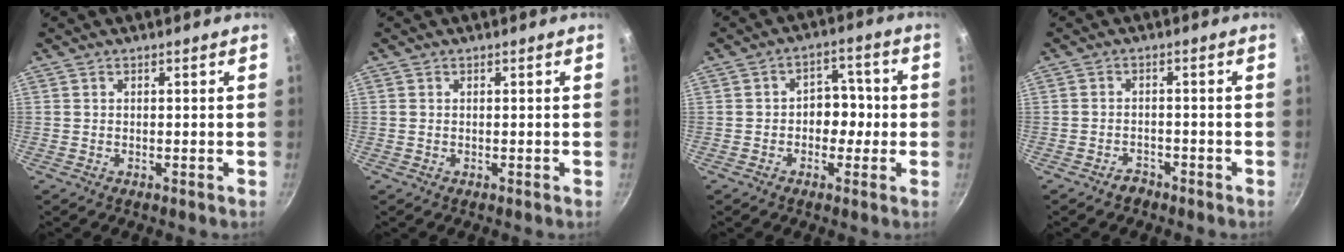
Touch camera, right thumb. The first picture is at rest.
{"total": 0.0}
{"total": 6.3, "force": [-0.9, 4.9, 3.9], "torque": [0.005, 0.021, -0.018]}
{"total": 2.3, "force": [-1.9, 1.3, 0.4], "torque": [0.006, 0.028, -0.024]}